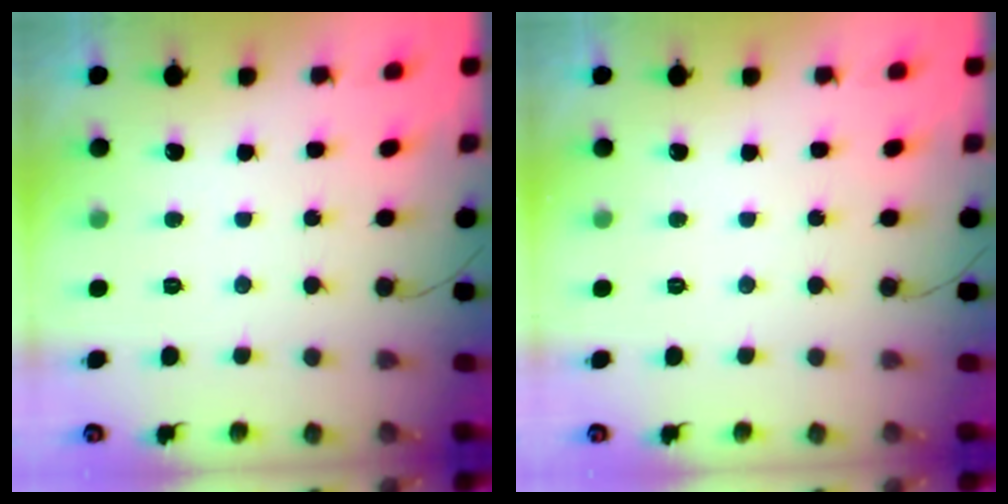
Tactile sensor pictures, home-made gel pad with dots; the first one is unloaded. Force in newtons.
{"total": 0.0}